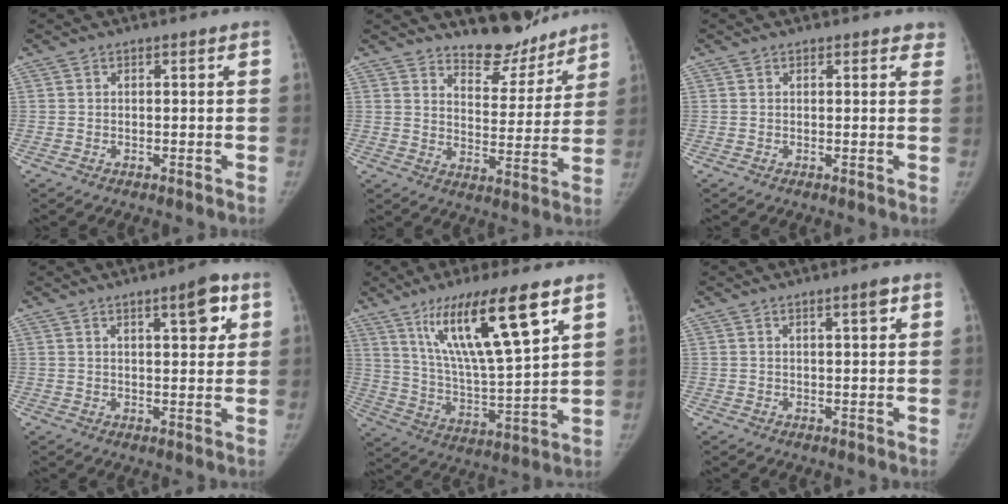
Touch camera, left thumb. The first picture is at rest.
{"total": 10.7, "force": [9.8, 3.7, 2.2], "torque": [0.002, -0.083, 0.149]}
{"total": 2.8, "force": [2.4, 1.3, 0.4], "torque": [0.028, -0.005, 0.014]}
{"total": 6.7, "force": [3.2, 2.1, 5.5], "torque": [-0.061, -0.013, 0.042]}
{"total": 19.6, "force": [10.5, 3.3, 16.2], "torque": [-0.276, -0.047, 0.195]}
{"total": 2.6, "force": [1.4, 0.4, 2.1], "torque": [-0.028, -0.007, 0.022]}